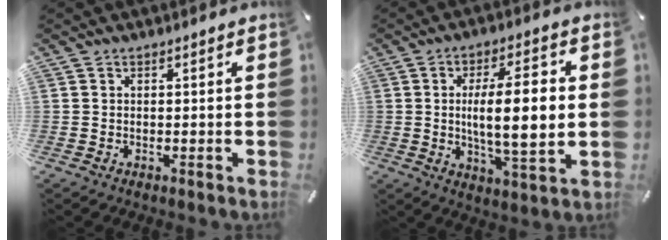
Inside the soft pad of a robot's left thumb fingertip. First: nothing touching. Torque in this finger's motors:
{"motor_torque": [0.67, 0.85, 2.07, -0.71, 0.62]}